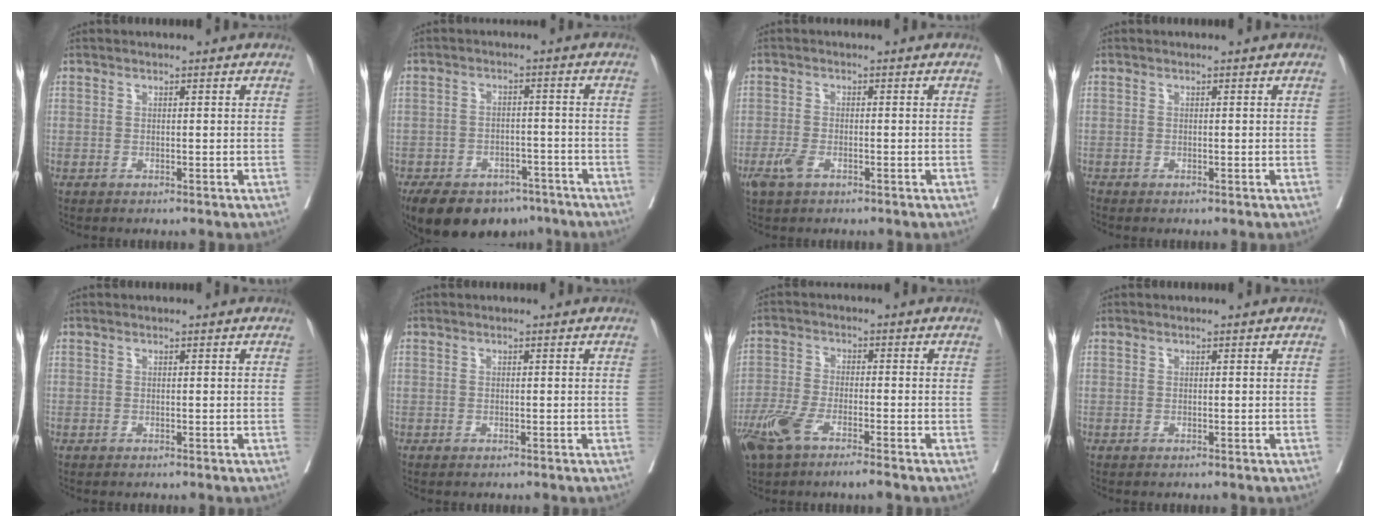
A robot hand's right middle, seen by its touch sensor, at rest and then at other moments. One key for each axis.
{"total": 13.9, "fx": -10.1, "fy": 7.5, "fz": 5.7, "tx": -0.110, "ty": 0.000, "tz": -0.142}
{"total": 2.7, "fx": -1.5, "fy": 1.1, "fz": 1.9, "tx": -0.046, "ty": -0.002, "tz": -0.028}
{"total": 0.0}
{"total": 0.0}
{"total": 0.0}
{"total": 7.3, "fx": -4.7, "fy": 1.2, "fz": 5.4, "tx": -0.113, "ty": -0.010, "tz": -0.091}
{"total": 0.0}